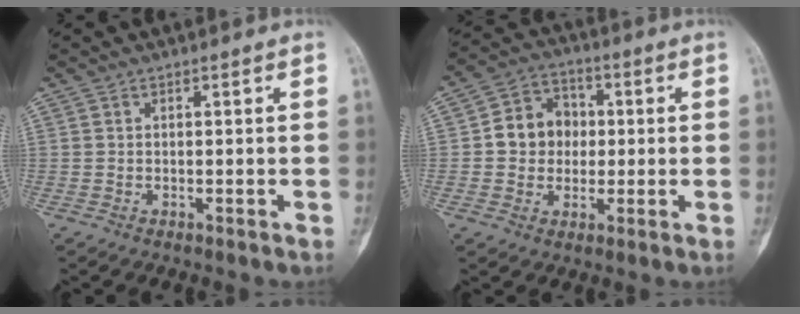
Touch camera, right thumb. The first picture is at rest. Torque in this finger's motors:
{"motor_torque": [0.01, 0.13, 0.16, -0.12, 0.09]}